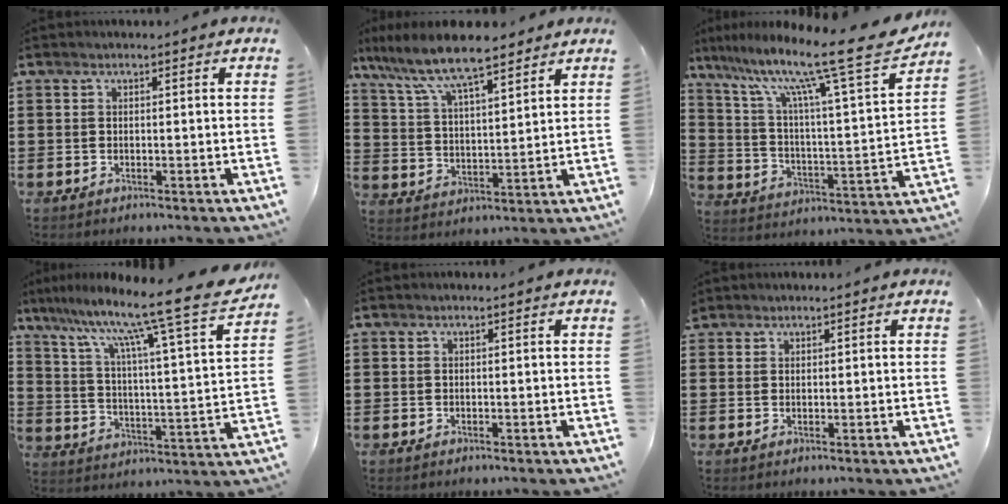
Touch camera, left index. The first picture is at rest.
{"total": 9.1, "force": [7.7, 1.3, 4.6], "torque": [-0.118, -0.031, 0.133]}
{"total": 13.9, "force": [11.0, 0.2, 8.6], "torque": [-0.176, -0.079, 0.170]}
{"total": 11.6, "force": [9.8, -1.3, 6.1], "torque": [-0.129, -0.088, 0.147]}
{"total": 0.0}
{"total": 1.2, "force": [1.1, 0.6, 0.1], "torque": [-0.004, 0.003, 0.022]}